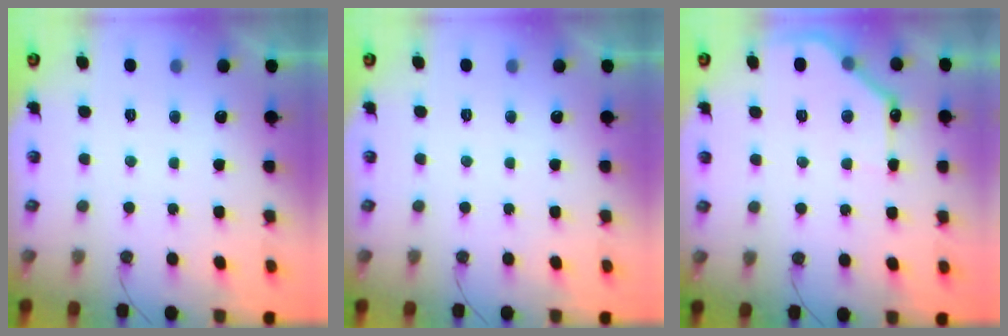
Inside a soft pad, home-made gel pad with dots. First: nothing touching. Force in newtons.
{"total": 0.0}
{"total": 12.6, "press": 12.6, "slide": 0.7}